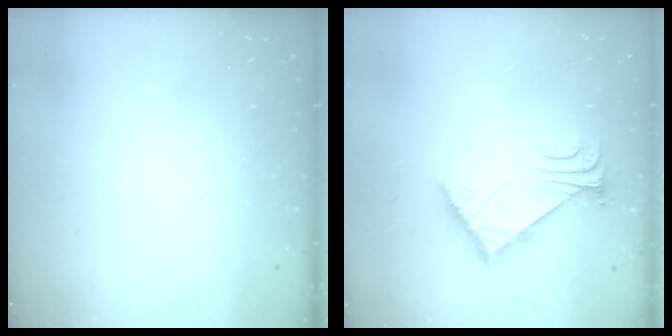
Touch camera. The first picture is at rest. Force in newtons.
{"total": 6.2, "press": 6.1, "slide": 1.1}